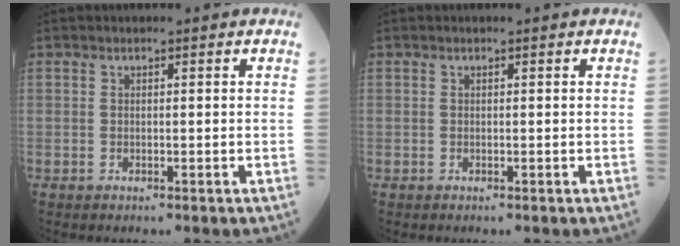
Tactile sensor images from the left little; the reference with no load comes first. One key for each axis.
{"total": 0.0}